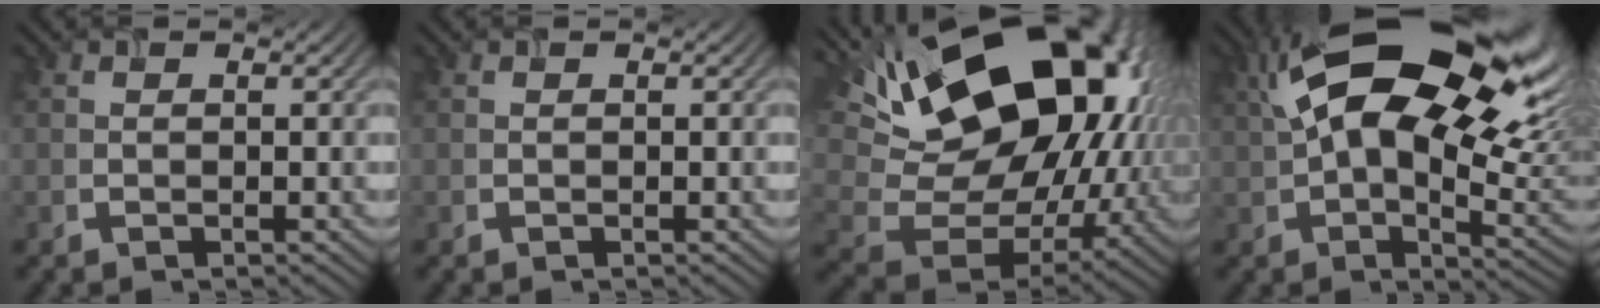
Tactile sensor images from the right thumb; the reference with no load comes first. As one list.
[{"total": 0.0}, {"total": 22.4, "force": [7.7, 13.7, 16.0], "torque": [-0.315, 0.019, 0.153]}, {"total": 21.6, "force": [8.3, 11.3, 16.5], "torque": [-0.286, 0.030, 0.130]}]